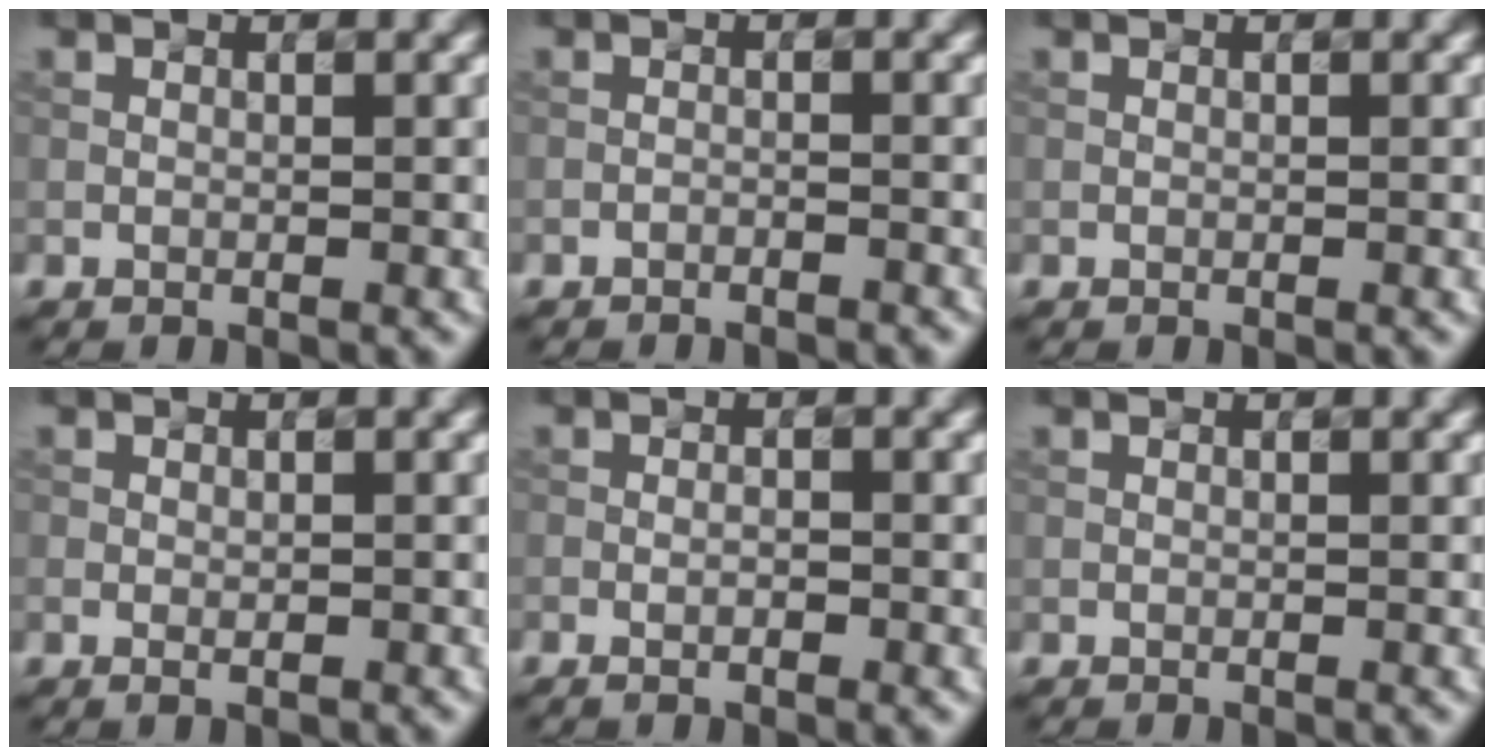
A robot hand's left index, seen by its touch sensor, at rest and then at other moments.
{"total": 0.9, "force": [-0.9, 0.1, 0.2], "torque": [-0.002, 0.001, -0.018]}
{"total": 0.0}
{"total": 1.0, "force": [-0.3, 0.5, 0.9], "torque": [-0.013, -0.002, -0.003]}
{"total": 2.0, "force": [-0.5, 0.7, 1.8], "torque": [-0.012, -0.003, -0.012]}
{"total": 0.0}